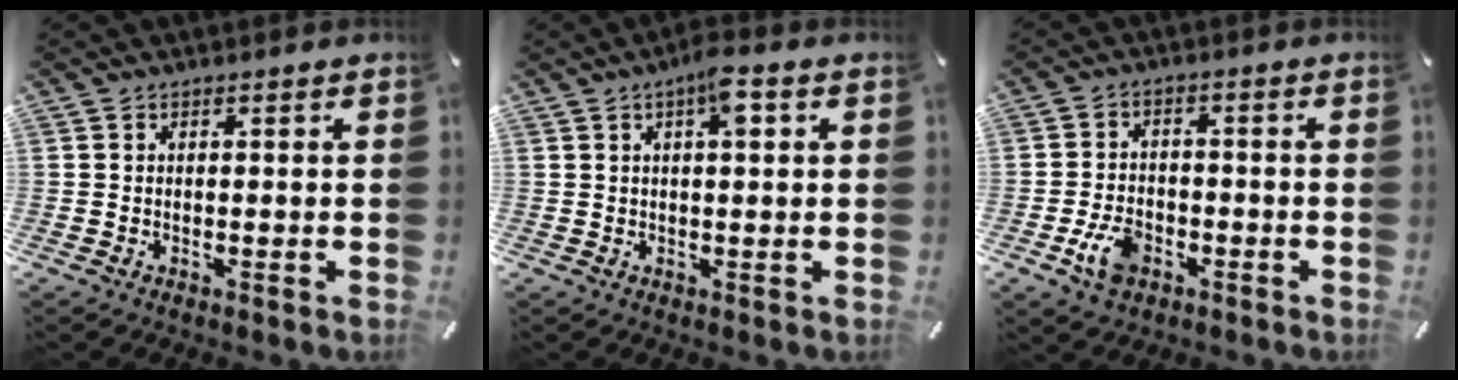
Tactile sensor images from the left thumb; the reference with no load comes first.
{"total": 5.3, "force": [1.9, 1.5, 4.7], "torque": [-0.073, -0.002, 0.026]}
{"total": 6.7, "force": [-3.0, 4.4, 4.1], "torque": [-0.094, 0.010, -0.057]}